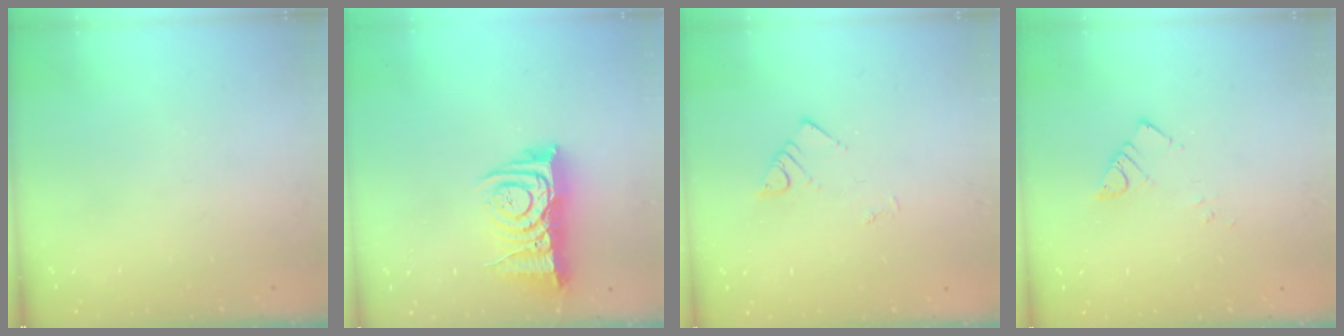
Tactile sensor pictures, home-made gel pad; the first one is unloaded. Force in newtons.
{"total": 11.0, "press": 10.9, "slide": 1.6}
{"total": 3.4, "press": 3.4, "slide": 0.4}
{"total": 3.2, "press": 3.2, "slide": 0.2}